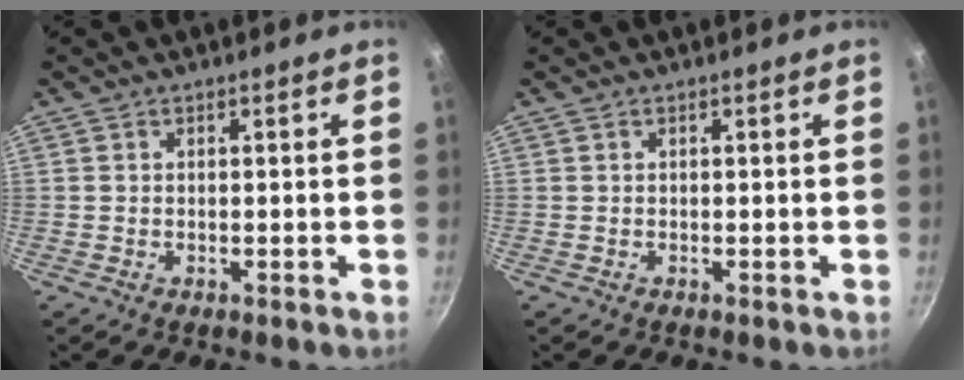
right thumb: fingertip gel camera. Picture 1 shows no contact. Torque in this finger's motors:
{"motor_torque": [0.00, 0.00, 0.00, 0.00, 0.00]}